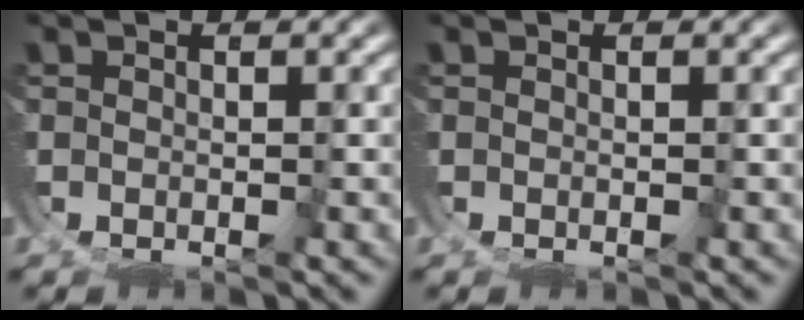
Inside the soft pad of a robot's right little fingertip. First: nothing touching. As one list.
[{"total": 0.0}]